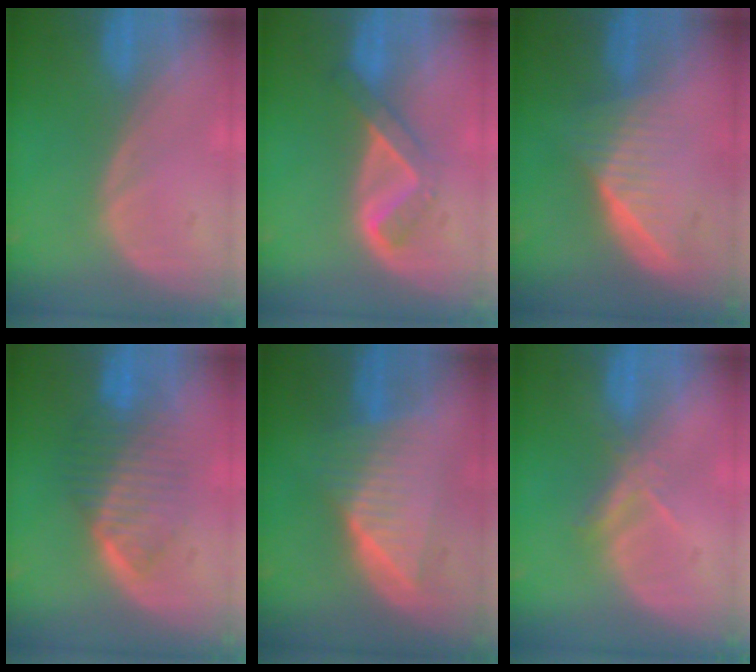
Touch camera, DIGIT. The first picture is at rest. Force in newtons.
{"total": 5.3, "press": 4.6, "slide": 2.6}
{"total": 6.5, "press": 5.8, "slide": 2.8}
{"total": 6.7, "press": 6.7, "slide": 0.3}
{"total": 7.2, "press": 7.2, "slide": 0.2}
{"total": 2.6, "press": 2.5, "slide": 0.9}